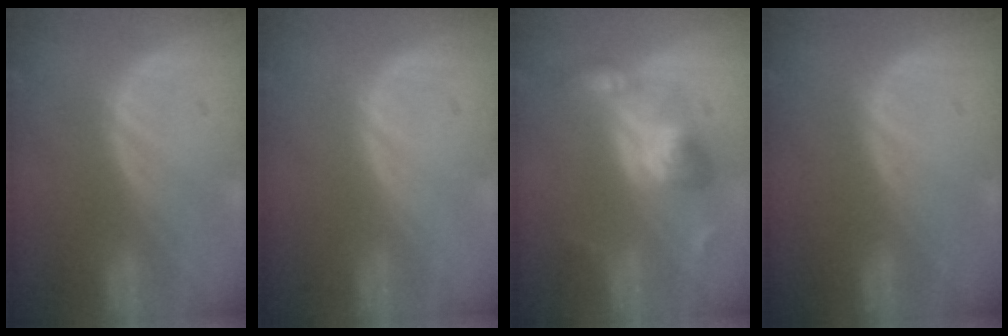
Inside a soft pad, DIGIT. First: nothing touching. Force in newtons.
{"total": 0.0}
{"total": 5.7, "press": 5.6, "slide": 1.0}
{"total": 0.0}